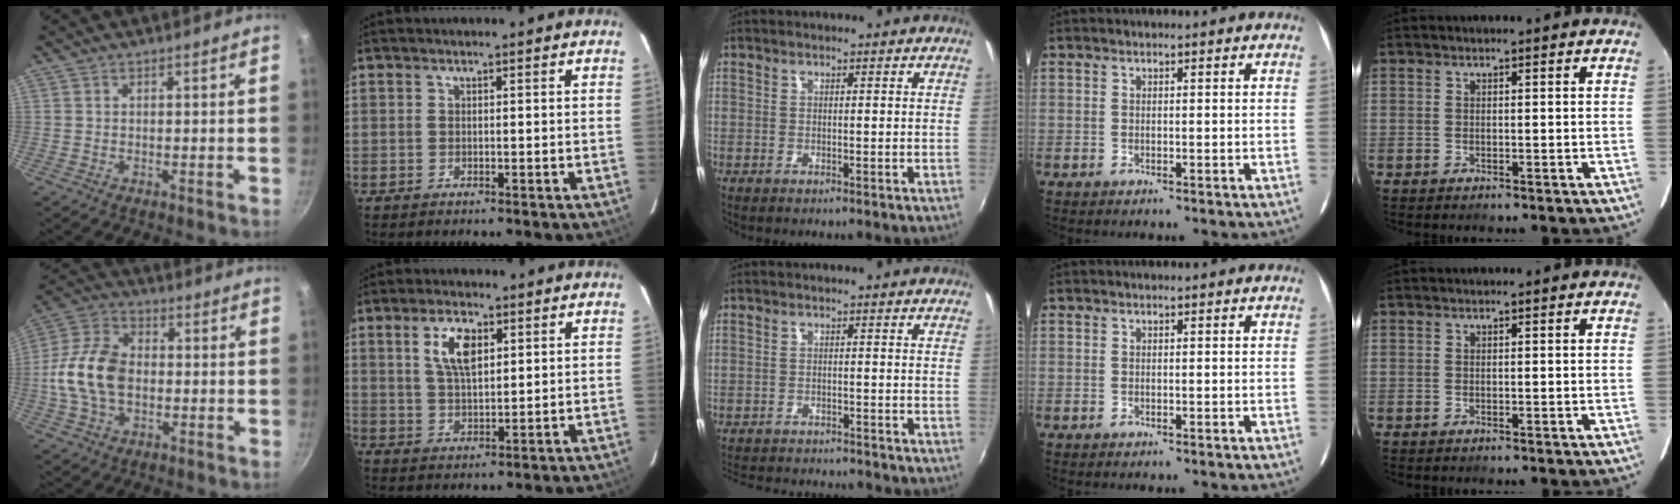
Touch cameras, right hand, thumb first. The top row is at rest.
{"thumb": {"total": 13.7, "force": [-1.1, 9.1, 10.1], "torque": [-0.184, 0.026, -0.034]}, "index": {"total": 7.1, "force": [2.8, 3.2, 5.7], "torque": [-0.105, 0.008, 0.055]}, "middle": {"total": 11.8, "force": [-10.8, 2.8, 4.0], "torque": [-0.099, -0.007, -0.160]}}